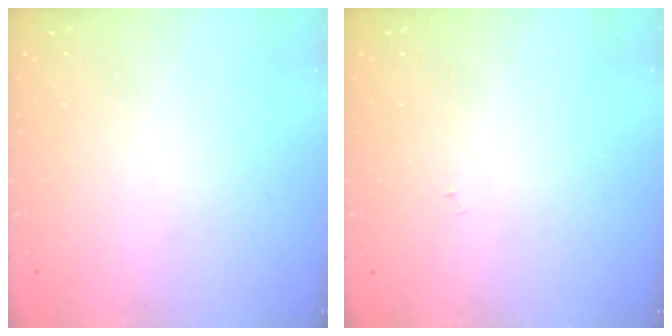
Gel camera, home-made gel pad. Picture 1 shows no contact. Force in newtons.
{"total": 3.3, "press": 3.2, "slide": 0.4}